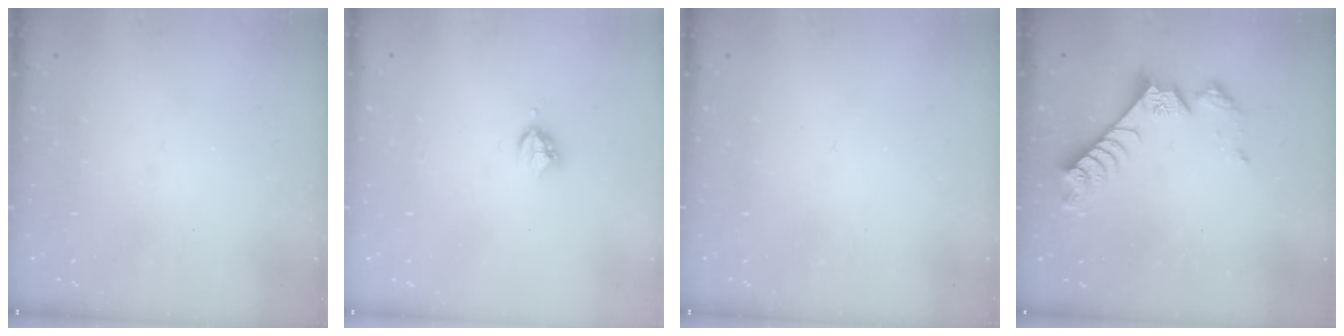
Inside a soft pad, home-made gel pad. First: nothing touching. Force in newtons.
{"total": 3.4, "press": 3.4, "slide": 0.4}
{"total": 0.0}
{"total": 11.0, "press": 10.9, "slide": 0.8}